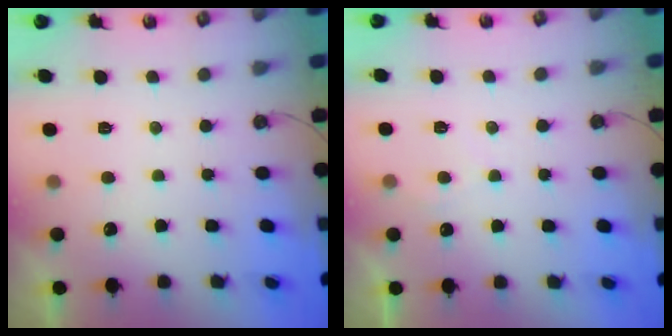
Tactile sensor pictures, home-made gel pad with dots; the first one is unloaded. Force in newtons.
{"total": 3.6, "press": 3.6, "slide": 0.5}